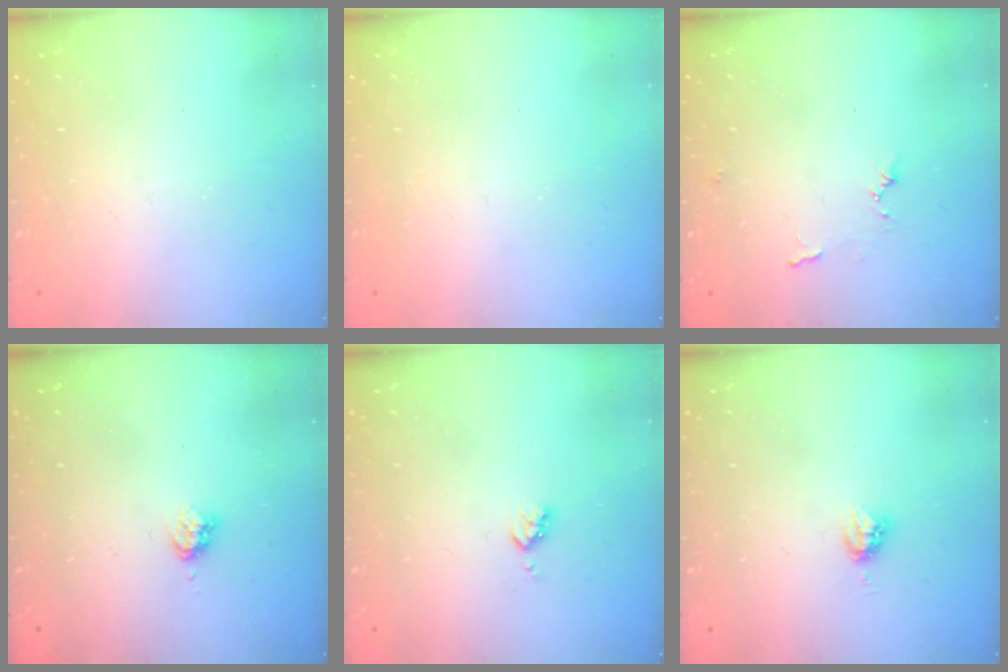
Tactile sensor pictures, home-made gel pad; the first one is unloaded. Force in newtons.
{"total": 0.0}
{"total": 5.9, "press": 5.9, "slide": 0.4}
{"total": 3.3, "press": 3.3, "slide": 0.4}
{"total": 3.2, "press": 3.2, "slide": 0.4}
{"total": 3.4, "press": 3.4, "slide": 0.4}